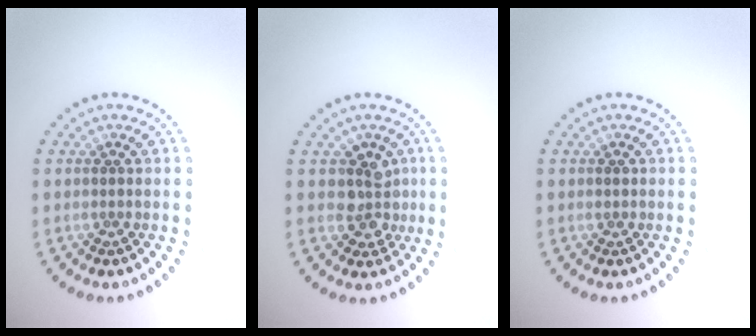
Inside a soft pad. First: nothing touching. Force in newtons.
{"total": 3.0, "press": 2.7, "slide": 1.4}
{"total": 0.7, "press": 0.7, "slide": 0.0}